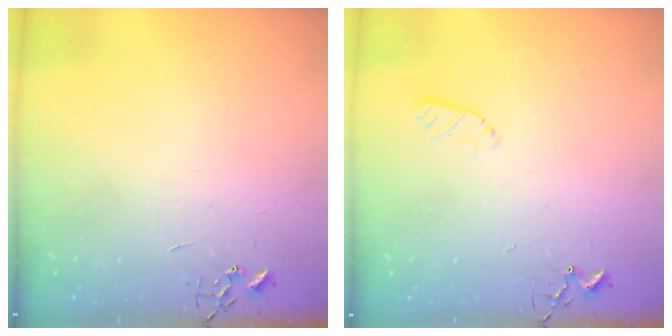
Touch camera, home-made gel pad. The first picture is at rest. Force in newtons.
{"total": 3.5, "press": 3.4, "slide": 0.5}